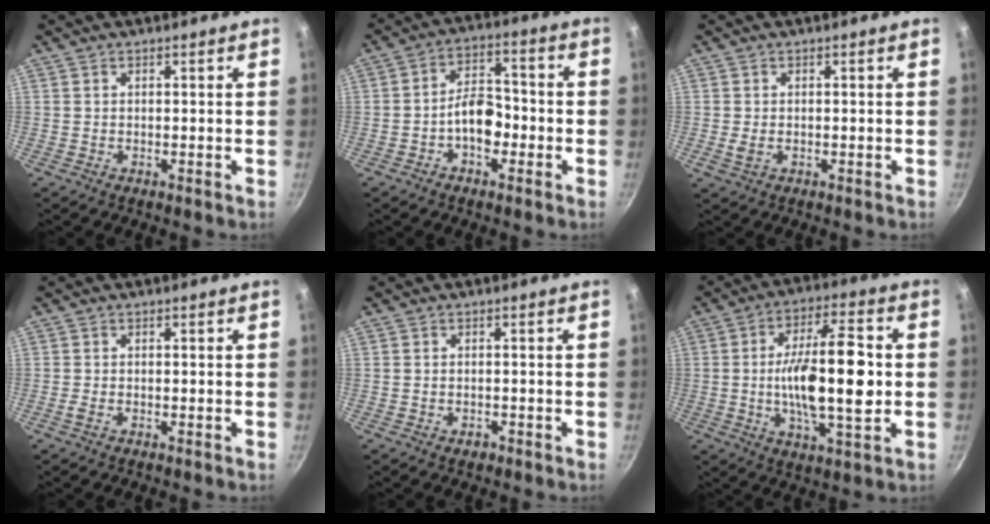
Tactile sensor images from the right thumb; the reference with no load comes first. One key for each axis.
{"total": 7.8, "fx": -2.5, "fy": 4.8, "fz": 5.7, "tx": -0.061, "ty": 0.038, "tz": -0.046}
{"total": 2.3, "fx": -0.4, "fy": 1.5, "fz": 1.6, "tx": -0.033, "ty": -0.003, "tz": -0.004}
{"total": 0.9, "fx": -0.4, "fy": 0.3, "fz": 0.7, "tx": -0.025, "ty": 0.003, "tz": -0.012}
{"total": 1.2, "fx": -0.7, "fy": 0.7, "fz": 0.6, "tx": -0.010, "ty": 0.002, "tz": -0.008}
{"total": 17.4, "fx": -0.5, "fy": 6.0, "fz": 16.3, "tx": -0.270, "ty": 0.016, "tz": -0.010}